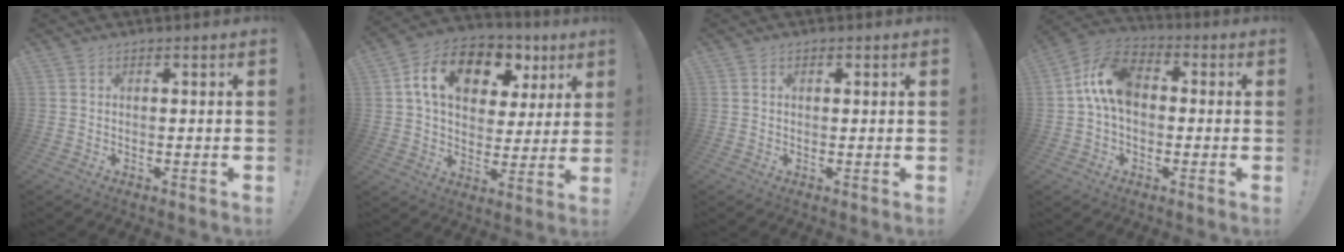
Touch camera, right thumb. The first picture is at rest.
{"total": 16.8, "force": [6.9, 10.8, 10.8], "torque": [-0.176, -0.016, 0.123]}
{"total": 0.8, "force": [0.4, 0.5, 0.5], "torque": [-0.004, 0.001, 0.005]}
{"total": 12.7, "force": [1.2, 8.4, 9.5], "torque": [-0.175, 0.018, 0.024]}